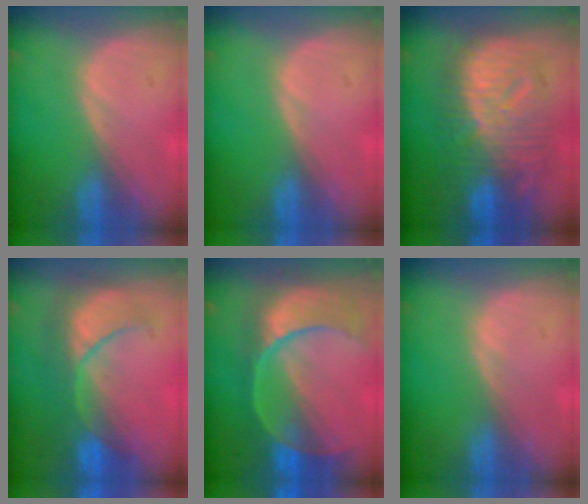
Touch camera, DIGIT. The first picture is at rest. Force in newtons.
{"total": 0.0}
{"total": 12.5, "press": 12.4, "slide": 1.2}
{"total": 8.4, "press": 8.3, "slide": 1.3}
{"total": 10.9, "press": 9.3, "slide": 5.7}
{"total": 0.0}